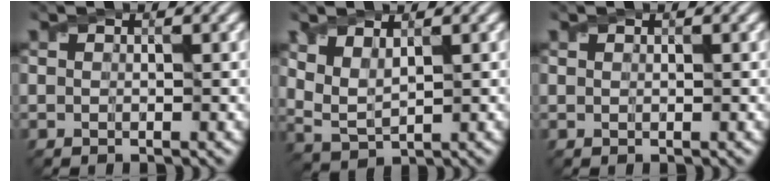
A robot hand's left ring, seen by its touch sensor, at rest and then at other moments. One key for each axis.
{"total": 3.1, "fx": 1.8, "fy": 1.3, "fz": 2.1, "tx": -0.054, "ty": -0.006, "tz": 0.042}
{"total": 0.0}